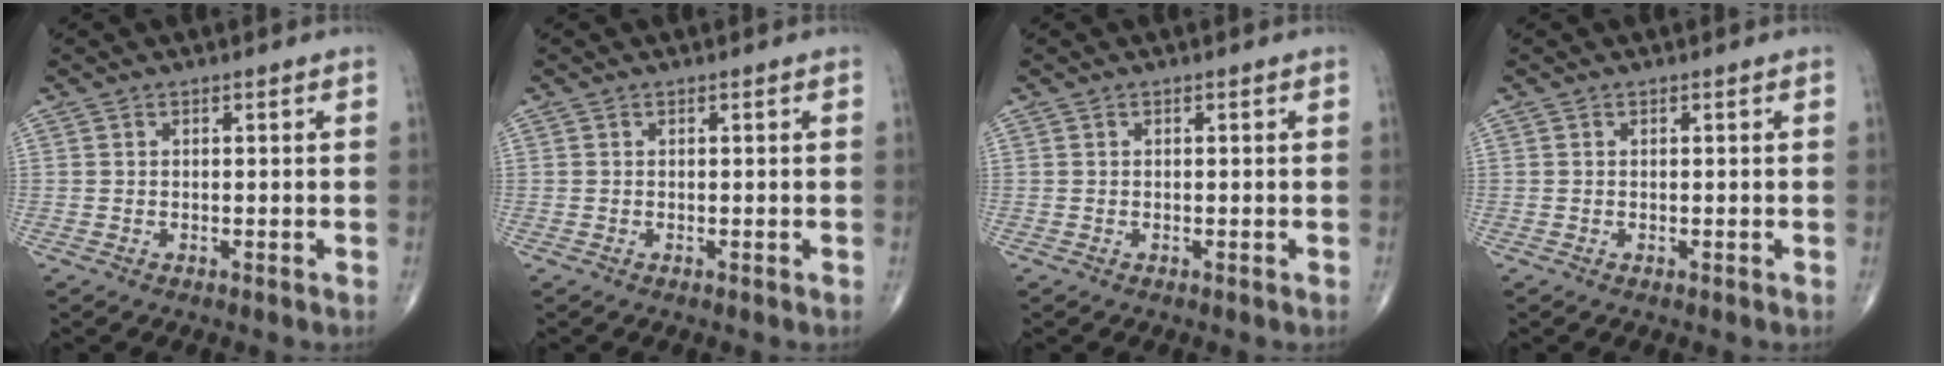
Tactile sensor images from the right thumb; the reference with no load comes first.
{"total": 0.0}
{"total": 0.0}
{"total": 0.0}